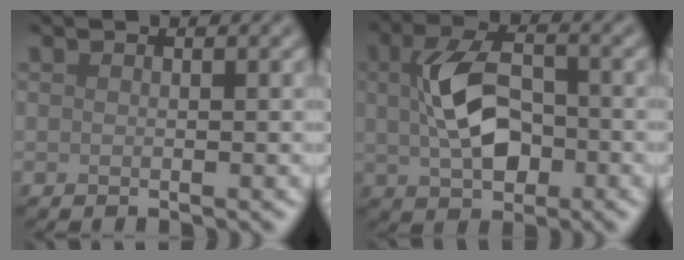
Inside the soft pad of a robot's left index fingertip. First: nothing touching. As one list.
[{"total": 6.1, "force": [0.1, 3.7, 4.9], "torque": [-0.098, 0.004, 0.002]}]